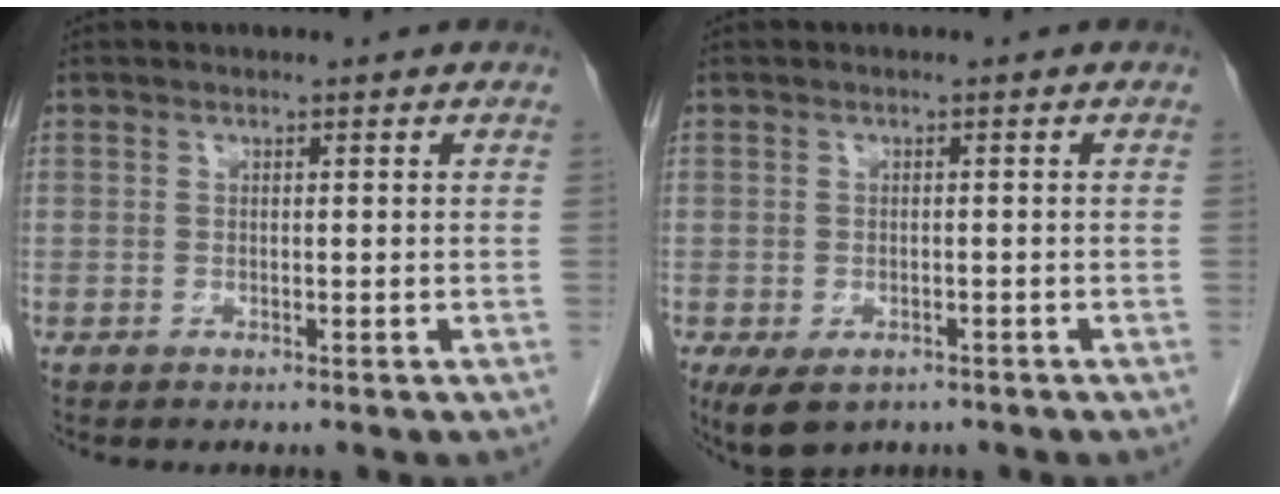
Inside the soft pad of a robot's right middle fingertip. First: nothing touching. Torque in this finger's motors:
{"motor_torque": [0.66, -0.44, 0.24, 0.07]}